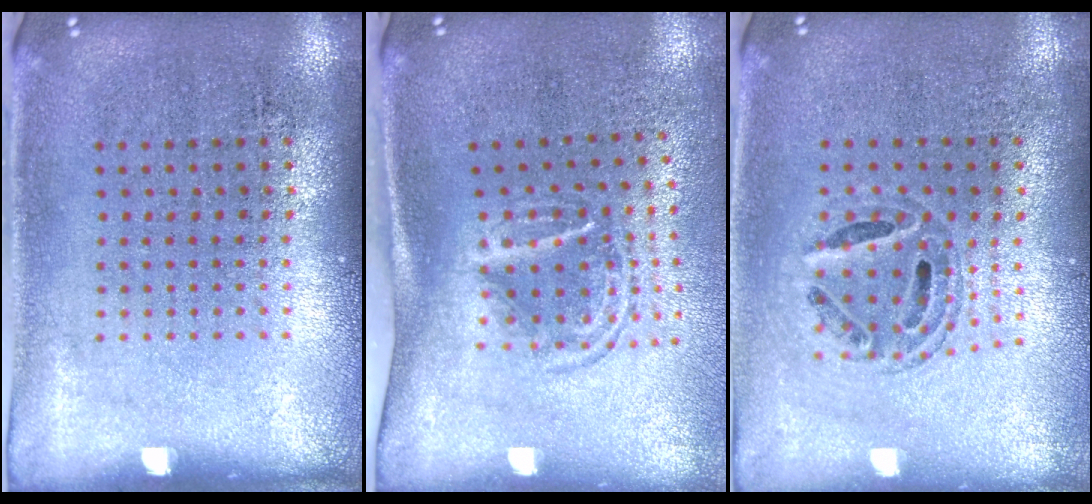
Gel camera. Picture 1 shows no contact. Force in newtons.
{"total": 1.7, "press": 1.1, "slide": 1.3}
{"total": 0.6, "press": 0.6, "slide": 0.2}